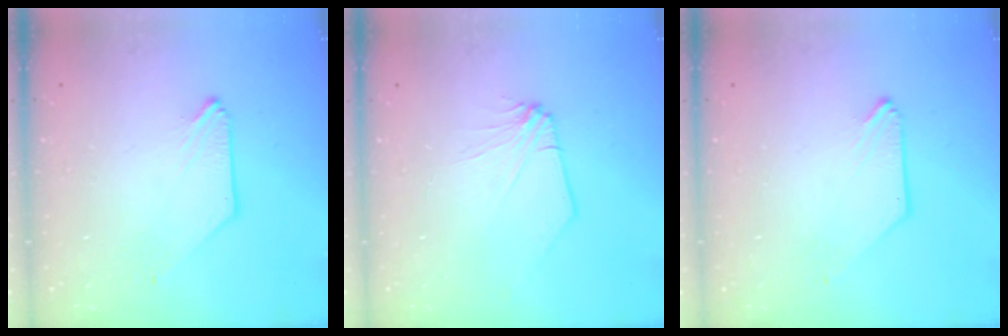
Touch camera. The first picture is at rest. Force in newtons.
{"total": 2.1, "press": 2.1, "slide": 0.2}
{"total": 0.0}